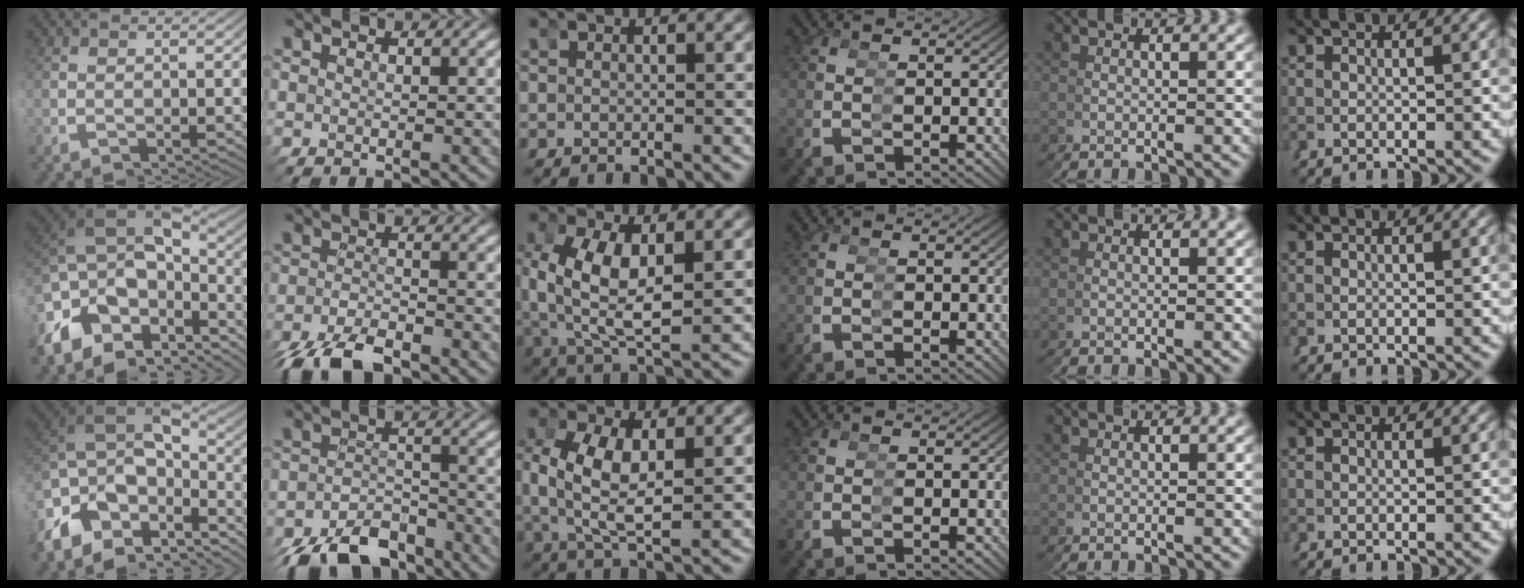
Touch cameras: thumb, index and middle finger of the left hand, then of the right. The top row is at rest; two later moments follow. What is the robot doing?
{"motion": "grasp_and_lifting", "object": "pipette"}